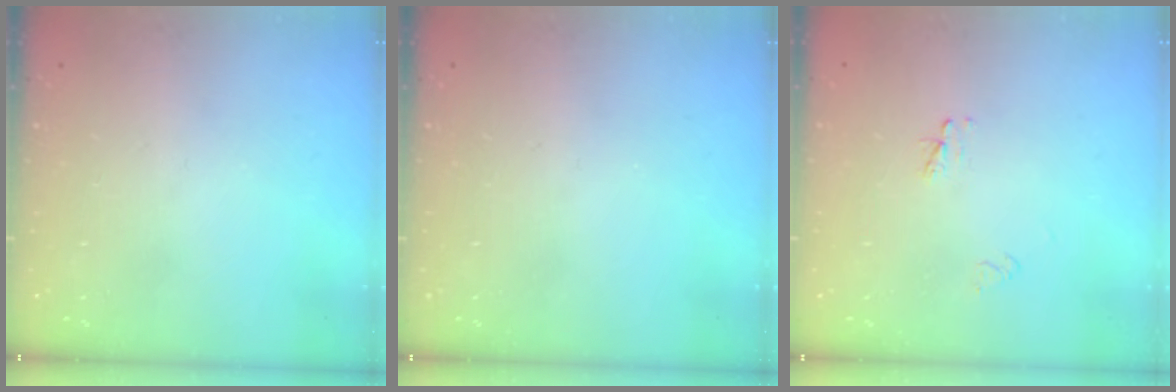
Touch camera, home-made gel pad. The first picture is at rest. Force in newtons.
{"total": 0.0}
{"total": 2.3, "press": 2.2, "slide": 0.2}